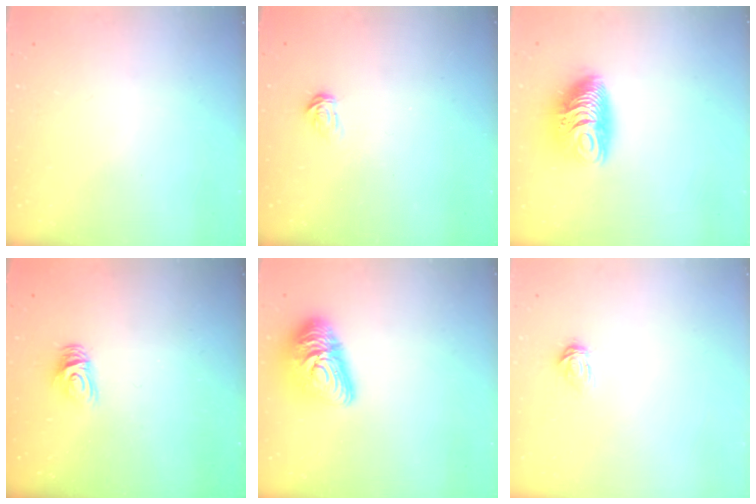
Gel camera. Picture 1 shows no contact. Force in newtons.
{"total": 2.3, "press": 2.3, "slide": 0.3}
{"total": 11.6, "press": 11.6, "slide": 0.6}
{"total": 5.6, "press": 5.6, "slide": 0.6}
{"total": 14.9, "press": 14.9, "slide": 1.0}
{"total": 3.6, "press": 3.6, "slide": 0.4}